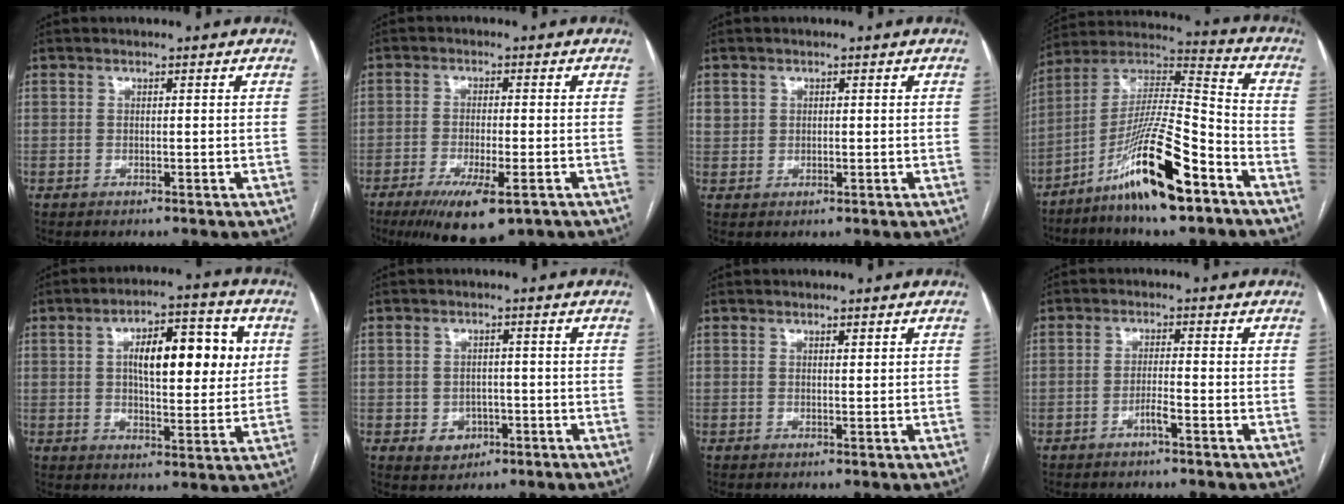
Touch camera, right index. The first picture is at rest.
{"total": 9.9, "force": [-5.8, 2.1, 7.8], "torque": [-0.130, -0.024, -0.087]}
{"total": 2.2, "force": [0.7, 1.9, 0.6], "torque": [-0.009, 0.006, 0.016]}
{"total": 17.1, "force": [-9.9, 1.6, 13.9], "torque": [-0.269, -0.007, -0.178]}
{"total": 13.2, "force": [3.1, 4.7, 11.9], "torque": [-0.177, 0.025, 0.044]}
{"total": 3.7, "force": [-1.2, 3.2, 1.4], "torque": [-0.012, 0.004, -0.008]}
{"total": 0.7, "force": [0.5, 0.2, 0.5], "torque": [-0.009, -0.002, 0.007]}
{"total": 2.4, "force": [-1.4, 0.0, 1.9], "torque": [-0.034, 0.000, -0.026]}